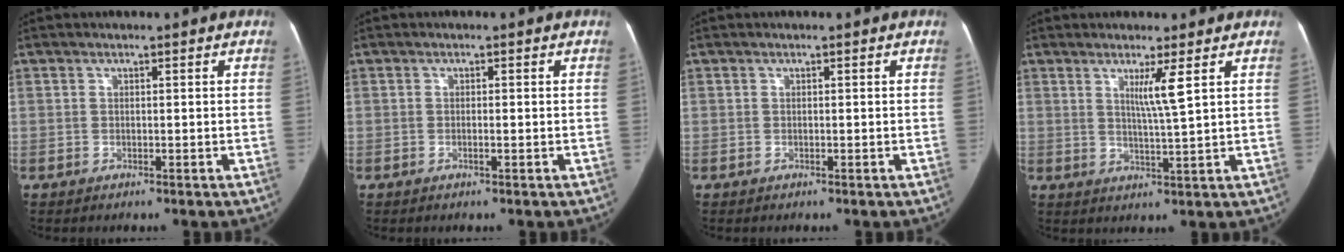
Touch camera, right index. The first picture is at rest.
{"total": 0.7, "force": [-0.2, -0.1, 0.6], "torque": [-0.009, 0.000, -0.001]}
{"total": 0.0}
{"total": 4.2, "force": [1.8, -1.1, 3.6], "torque": [-0.067, -0.014, 0.034]}